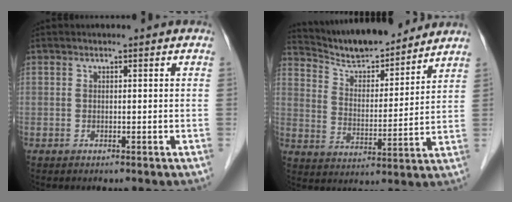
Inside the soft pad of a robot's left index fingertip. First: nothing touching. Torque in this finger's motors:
{"motor_torque": [0.20, -0.27, 0.16, 0.09]}